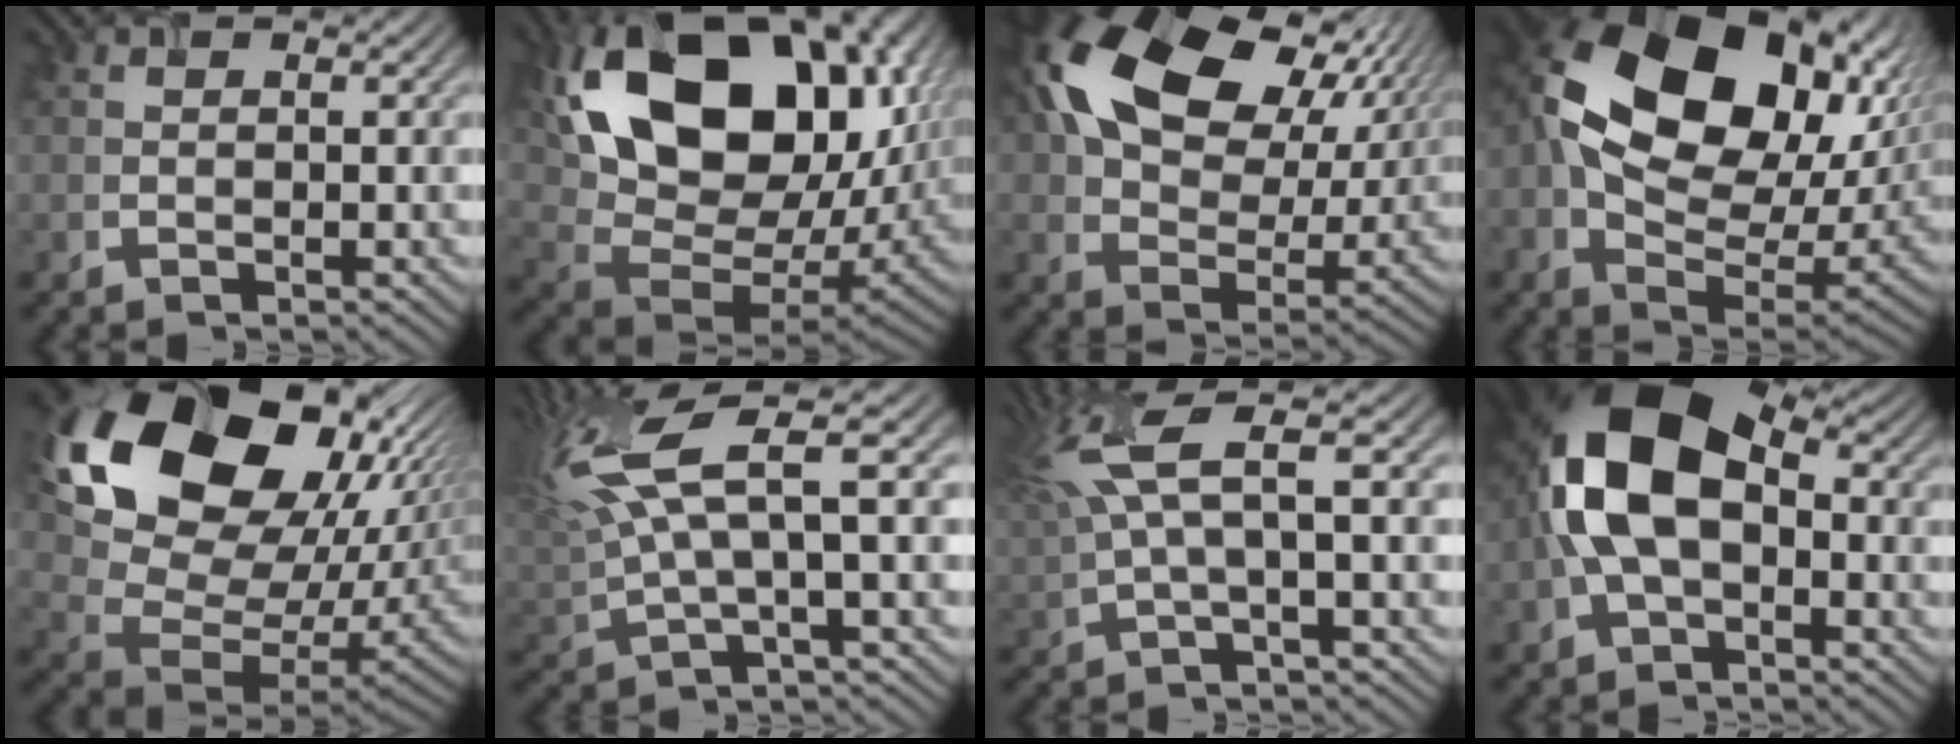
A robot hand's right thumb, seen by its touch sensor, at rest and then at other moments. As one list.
[{"total": 20.8, "force": [6.9, 13.8, 13.9], "torque": [-0.287, -0.002, 0.154]}, {"total": 20.5, "force": [8.3, 13.3, 13.2], "torque": [-0.270, 0.028, 0.151]}, {"total": 21.1, "force": [6.0, 13.8, 14.7], "torque": [-0.302, -0.009, 0.129]}, {"total": 20.7, "force": [9.6, 13.3, 12.7], "torque": [-0.267, 0.009, 0.197]}, {"total": 12.9, "force": [4.8, 3.7, 11.3], "torque": [-0.263, 0.017, 0.096]}, {"total": 8.8, "force": [3.3, 2.1, 7.9], "torque": [-0.163, 0.020, 0.063]}, {"total": 12.8, "force": [-0.4, 8.0, 9.9], "torque": [-0.221, 0.011, -0.016]}]